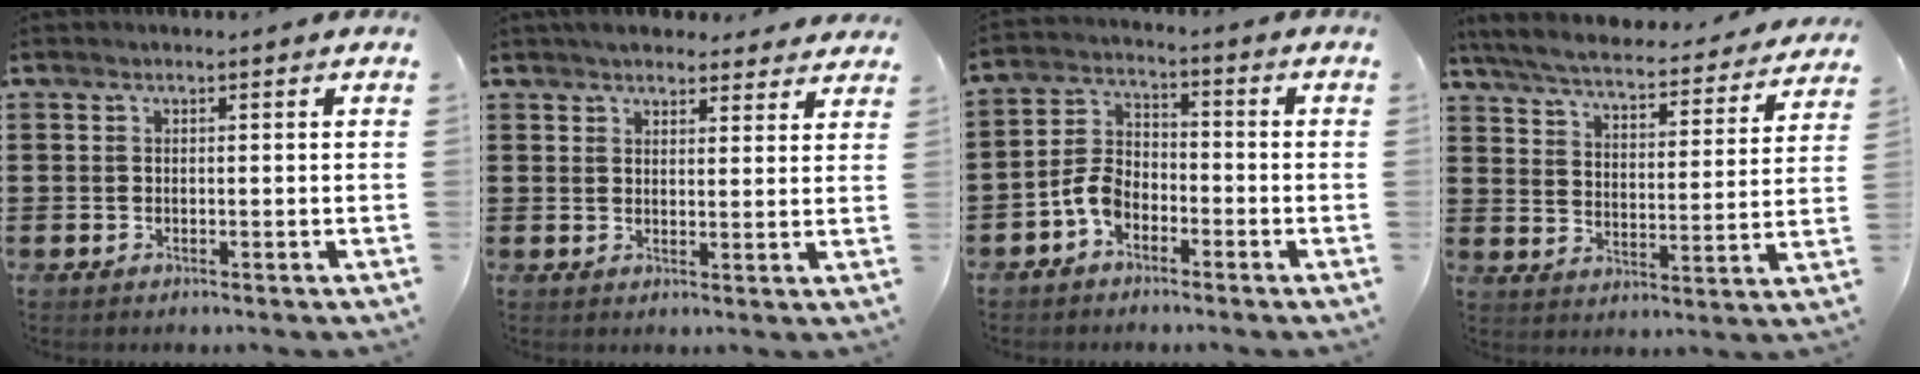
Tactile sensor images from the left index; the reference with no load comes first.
{"total": 3.6, "force": [3.4, 1.1, 0.5], "torque": [-0.020, -0.005, 0.065]}
{"total": 5.3, "force": [-3.1, 3.1, 2.9], "torque": [-0.081, 0.006, -0.067]}
{"total": 4.7, "force": [4.4, 0.1, 1.5], "torque": [-0.053, -0.035, 0.068]}